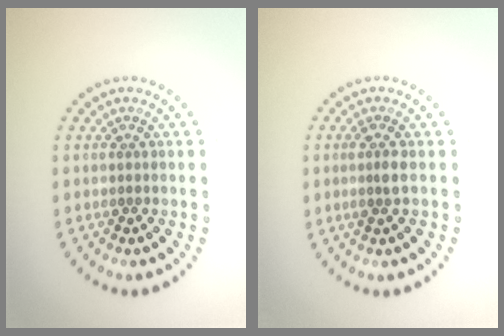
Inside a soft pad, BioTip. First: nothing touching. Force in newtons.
{"total": 1.5, "press": 1.3, "slide": 0.8}